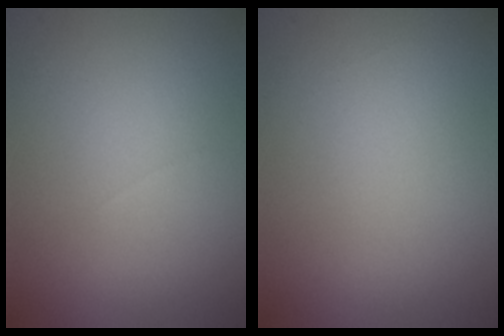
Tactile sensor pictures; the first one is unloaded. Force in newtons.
{"total": 0.0}